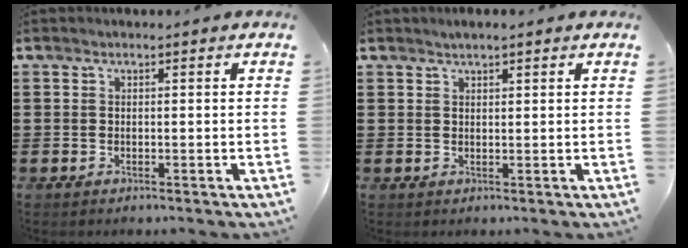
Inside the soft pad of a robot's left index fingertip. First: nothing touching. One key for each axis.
{"total": 1.1, "fx": 1.0, "fy": 0.1, "fz": 0.4, "tx": -0.009, "ty": 0.001, "tz": 0.018}